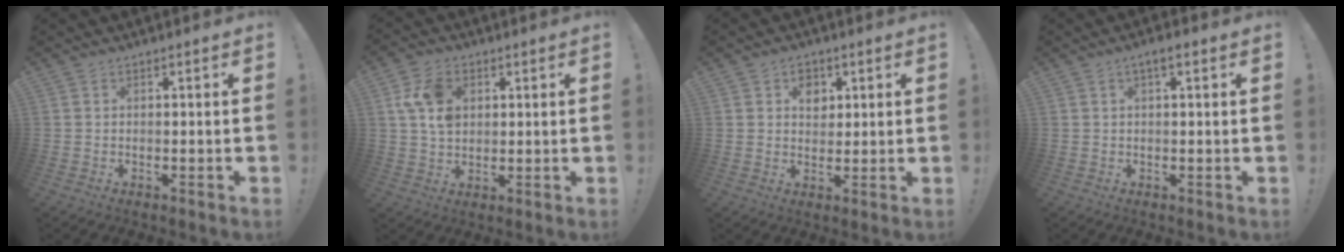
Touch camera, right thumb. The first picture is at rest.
{"total": 10.5, "force": [3.3, 7.5, 6.5], "torque": [-0.112, 0.004, 0.062]}
{"total": 5.4, "force": [2.2, 4.5, 2.1], "torque": [-0.016, -0.011, 0.037]}
{"total": 2.9, "force": [0.9, 0.9, 2.7], "torque": [-0.036, 0.000, 0.011]}